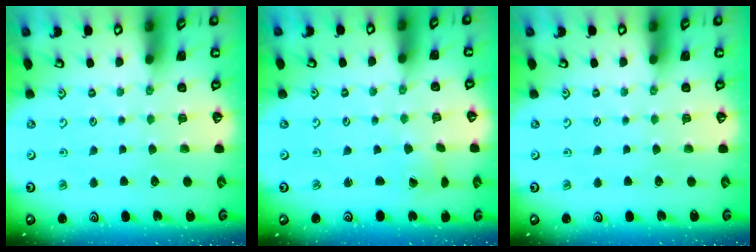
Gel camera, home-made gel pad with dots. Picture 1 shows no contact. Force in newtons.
{"total": 0.6, "press": 0.6, "slide": 0.0}
{"total": 0.0}